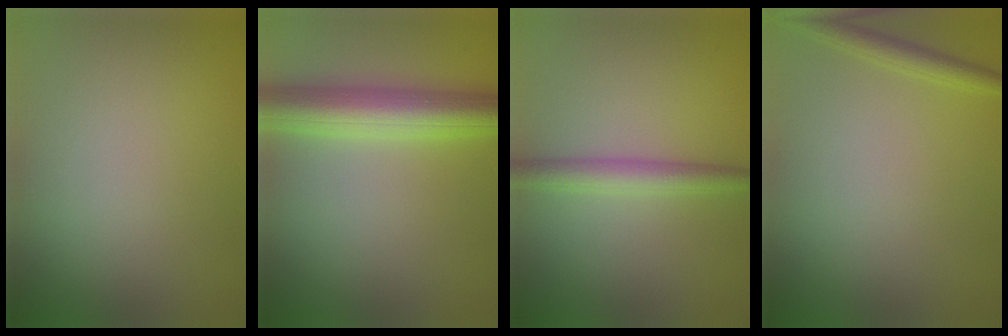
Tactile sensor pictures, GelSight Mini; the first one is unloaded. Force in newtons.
{"total": 6.8, "press": 6.8, "slide": 0.2}
{"total": 2.8, "press": 2.8, "slide": 0.0}
{"total": 1.8, "press": 1.8, "slide": 0.1}